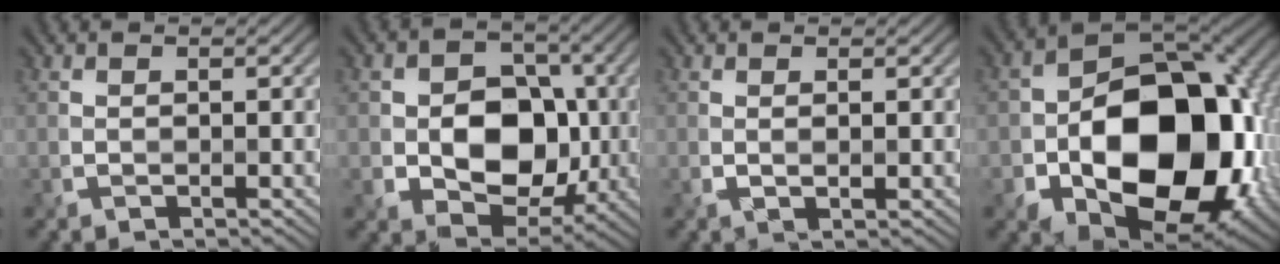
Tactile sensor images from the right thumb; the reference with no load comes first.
{"total": 10.2, "force": [-0.7, 8.0, 6.3], "torque": [-0.096, -0.004, -0.028]}
{"total": 0.7, "force": [0.4, 0.0, 0.6], "torque": [-0.013, 0.002, 0.005]}
{"total": 18.7, "force": [-3.6, 12.6, 13.3], "torque": [-0.199, -0.032, -0.049]}